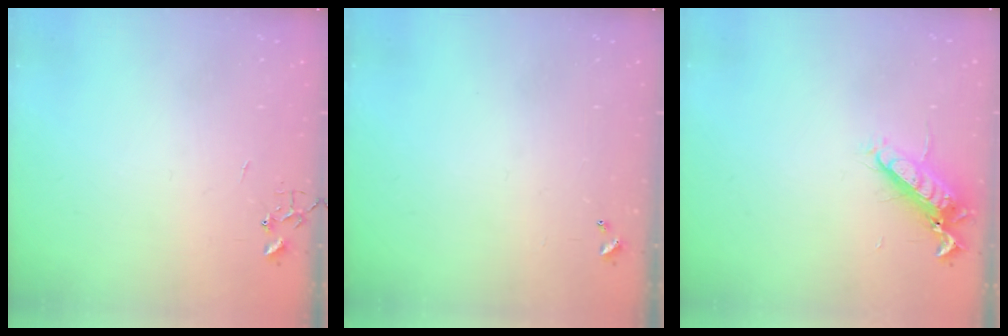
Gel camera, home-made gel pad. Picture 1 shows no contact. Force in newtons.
{"total": 0.0}
{"total": 13.5, "press": 13.3, "slide": 1.9}